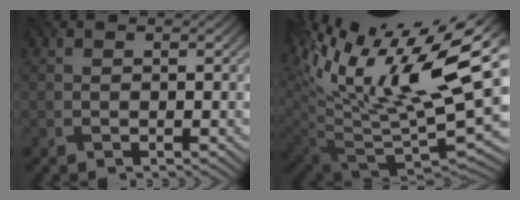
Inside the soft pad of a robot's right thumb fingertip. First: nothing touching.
{"total": 17.3, "force": [7.5, 7.2, 13.9], "torque": [-0.263, 0.009, 0.134]}